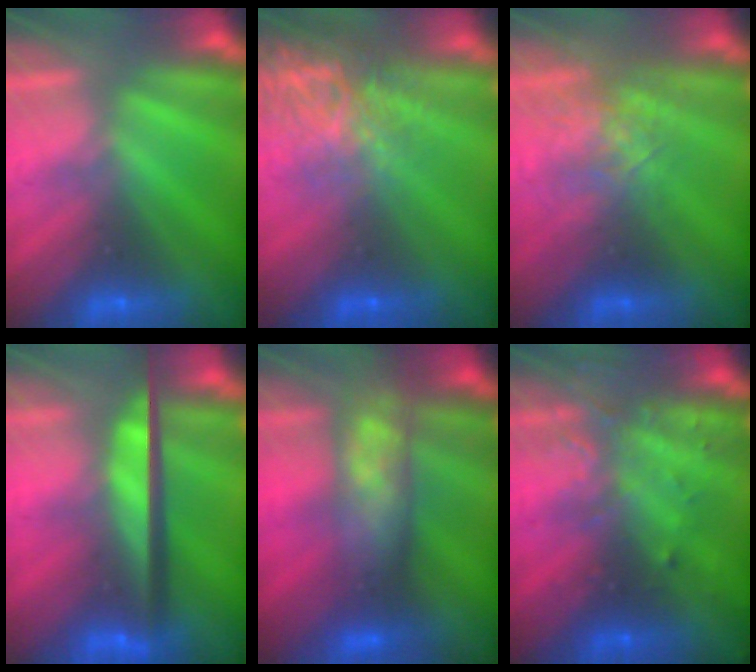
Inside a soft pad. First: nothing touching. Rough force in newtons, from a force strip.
{"total": 7.7}
{"total": 2.6}
{"total": 9.2}
{"total": 7.4}
{"total": 3.8}